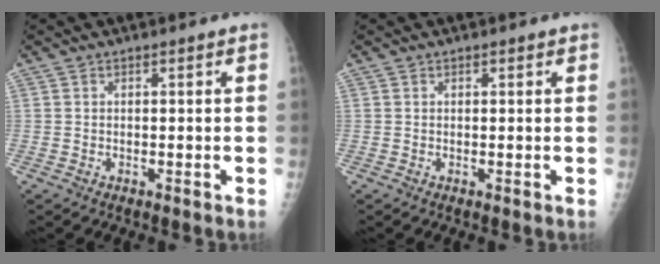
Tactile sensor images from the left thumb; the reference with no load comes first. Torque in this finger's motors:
{"motor_torque": [-0.28, -0.07, 0.03, 0.05, -0.01]}